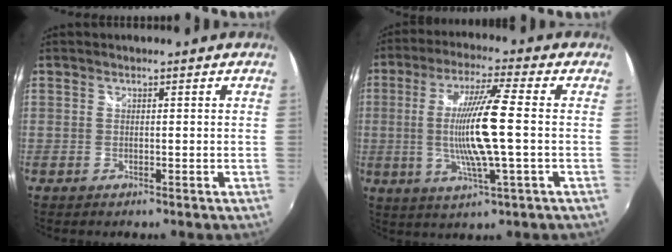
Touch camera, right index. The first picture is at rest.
{"total": 12.2, "force": [-0.7, -0.3, 12.2], "torque": [-0.226, -0.010, -0.011]}